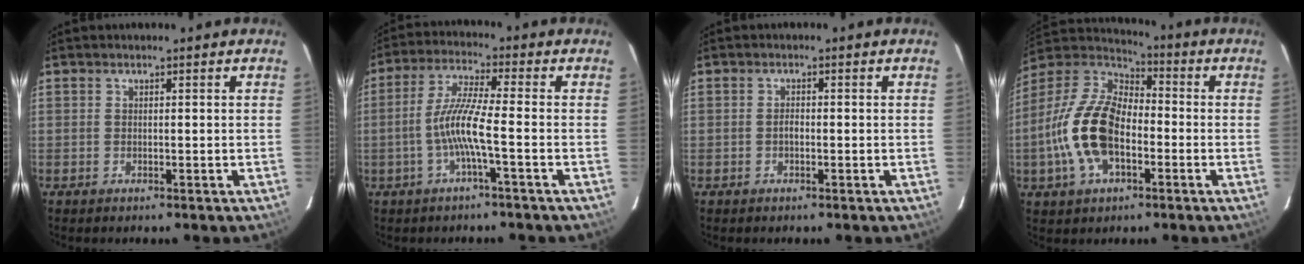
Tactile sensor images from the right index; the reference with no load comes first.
{"total": 7.7, "force": [-2.4, -0.2, 7.3], "torque": [-0.159, 0.005, -0.045]}
{"total": 1.0, "force": [-0.4, 0.5, 0.7], "torque": [-0.013, 0.005, -0.008]}
{"total": 16.9, "force": [-4.3, 9.3, 13.4], "torque": [-0.287, 0.004, -0.084]}